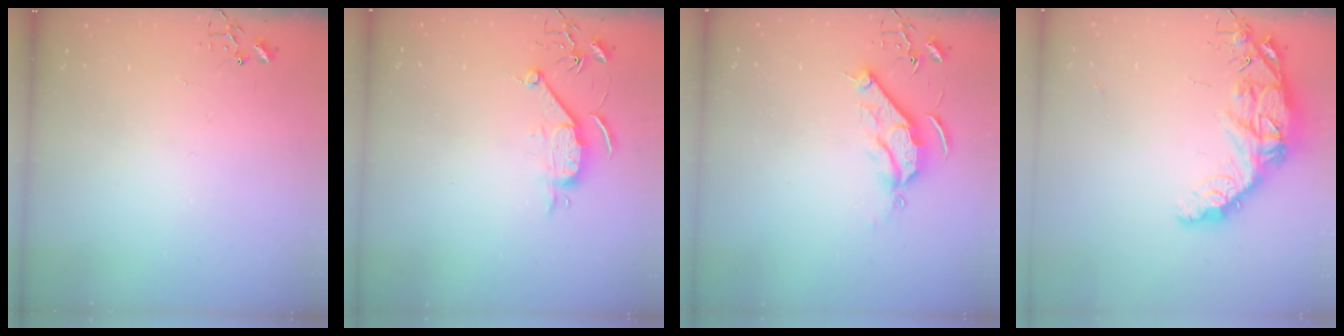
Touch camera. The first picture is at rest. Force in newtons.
{"total": 7.9, "press": 7.9, "slide": 0.9}
{"total": 9.1, "press": 9.1, "slide": 0.1}
{"total": 15.2, "press": 15.2, "slide": 1.2}